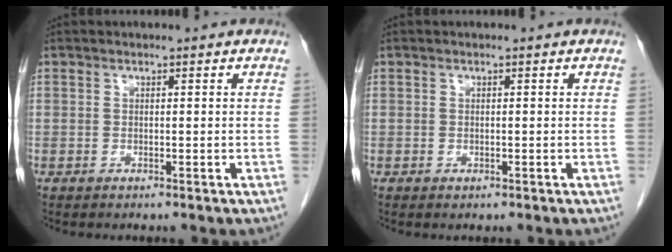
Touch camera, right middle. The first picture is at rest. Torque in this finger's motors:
{"motor_torque": [-0.20, 0.08, -0.17, -0.04]}